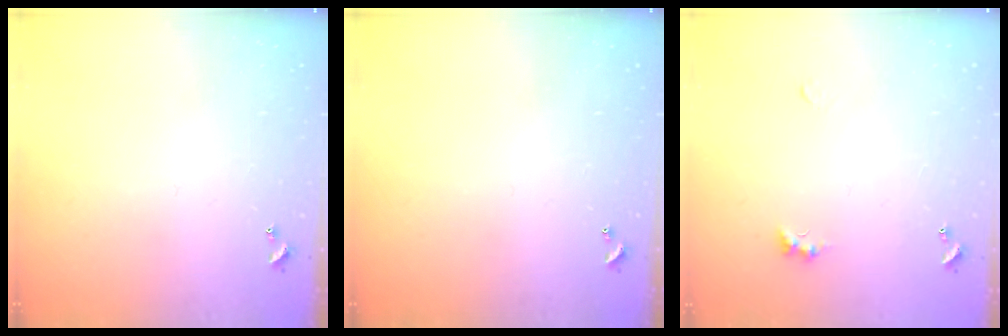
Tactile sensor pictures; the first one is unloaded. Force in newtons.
{"total": 0.0}
{"total": 1.9, "press": 1.8, "slide": 0.6}